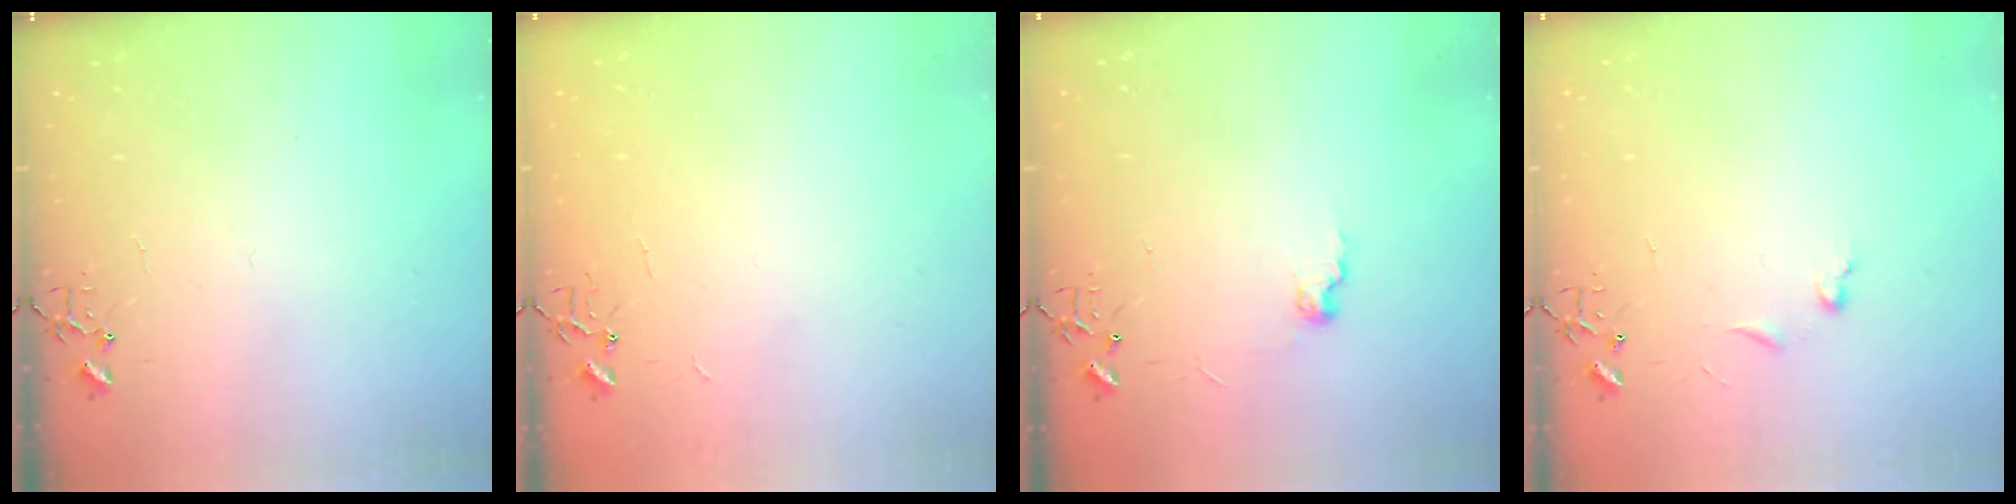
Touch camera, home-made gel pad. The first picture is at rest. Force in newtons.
{"total": 2.2, "press": 2.2, "slide": 0.3}
{"total": 7.0, "press": 7.0, "slide": 0.6}
{"total": 4.4, "press": 4.3, "slide": 0.6}